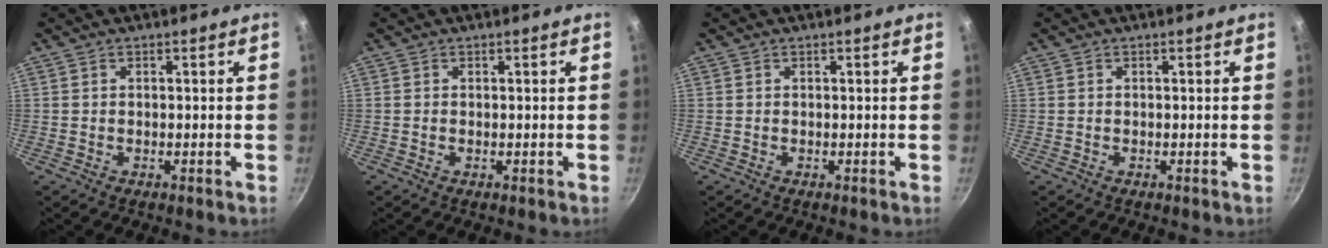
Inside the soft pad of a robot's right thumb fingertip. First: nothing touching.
{"total": 0.0}
{"total": 0.0}
{"total": 0.0}